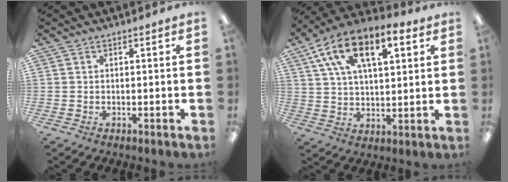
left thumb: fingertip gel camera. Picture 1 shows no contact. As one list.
[{"total": 15.1, "force": [7.9, 7.5, 10.5], "torque": [-0.182, -0.016, 0.141]}]